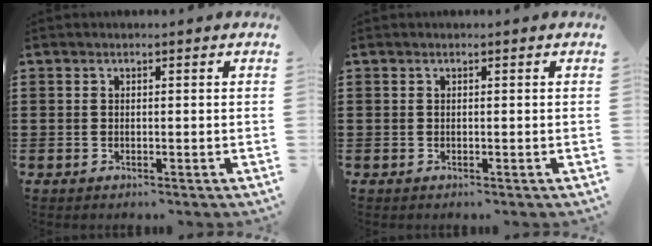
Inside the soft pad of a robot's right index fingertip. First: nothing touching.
{"total": 0.0}